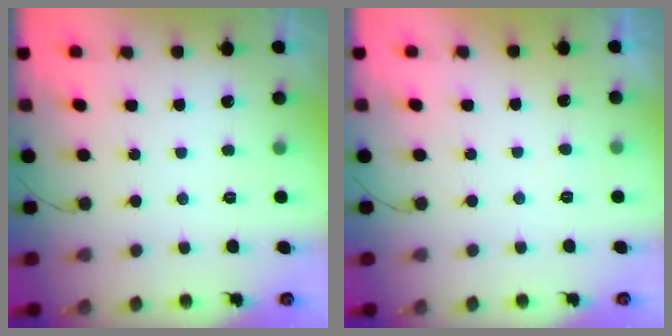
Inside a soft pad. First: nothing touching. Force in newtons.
{"total": 2.3, "press": 2.3, "slide": 0.2}